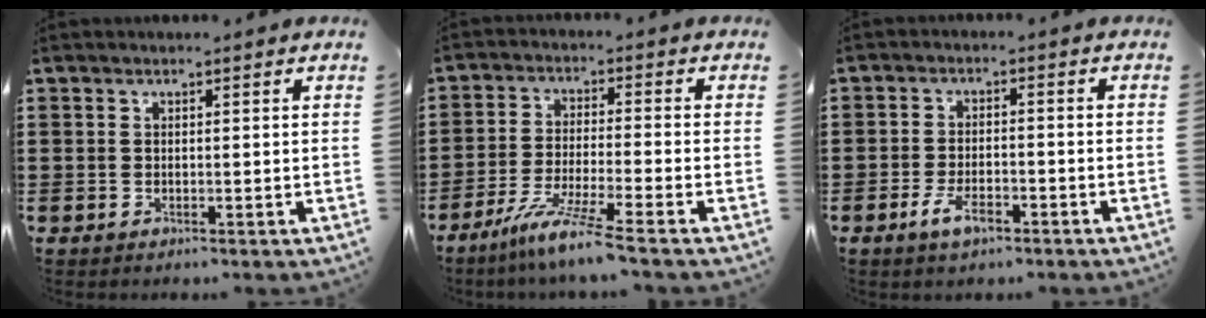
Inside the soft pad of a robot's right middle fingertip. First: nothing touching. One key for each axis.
{"total": 7.7, "fx": -6.2, "fy": -0.4, "fz": 4.5, "tx": -0.099, "ty": -0.016, "tz": -0.121}
{"total": 4.7, "fx": -2.9, "fy": 1.8, "fz": 3.2, "tx": -0.066, "ty": 0.007, "tz": -0.058}